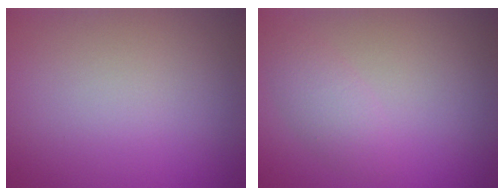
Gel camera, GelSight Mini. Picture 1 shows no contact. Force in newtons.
{"total": 2.0, "press": 2.0, "slide": 0.1}